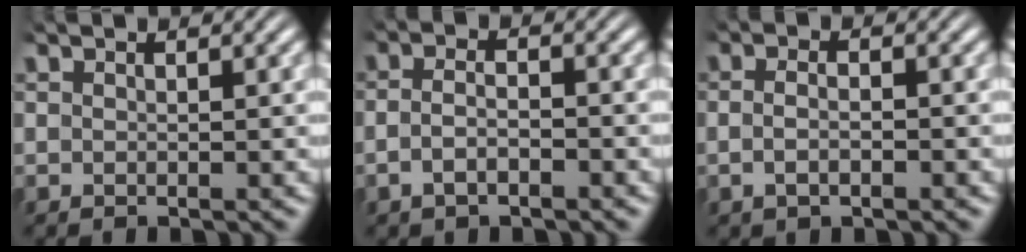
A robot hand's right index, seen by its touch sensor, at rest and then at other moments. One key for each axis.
{"total": 2.6, "fx": -1.5, "fy": 1.1, "fz": 1.8, "tx": -0.039, "ty": -0.009, "tz": -0.023}
{"total": 2.0, "fx": -0.9, "fy": 0.7, "fz": 1.7, "tx": -0.037, "ty": -0.007, "tz": -0.012}